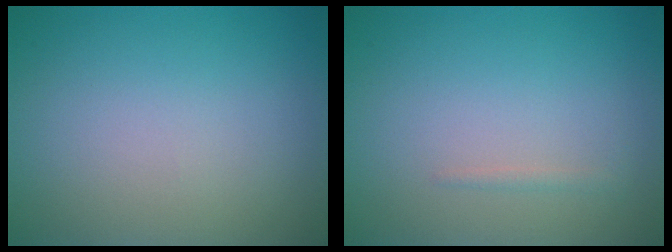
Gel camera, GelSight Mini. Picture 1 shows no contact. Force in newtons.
{"total": 0.6, "press": 0.6, "slide": 0.0}